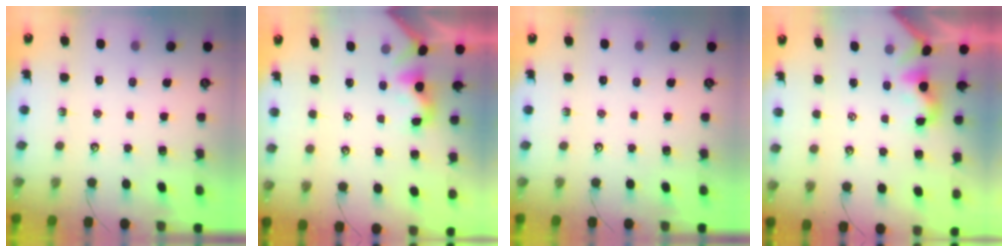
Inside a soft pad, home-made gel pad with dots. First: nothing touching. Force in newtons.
{"total": 2.0, "press": 2.0, "slide": 0.5}
{"total": 0.0}
{"total": 1.9, "press": 1.9, "slide": 0.5}